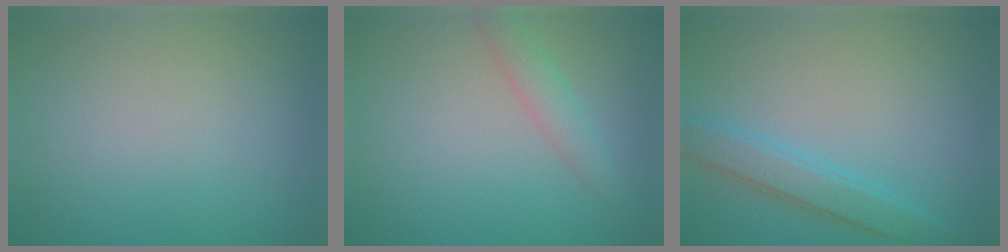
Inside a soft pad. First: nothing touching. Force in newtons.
{"total": 2.3, "press": 2.3, "slide": 0.0}
{"total": 3.1, "press": 3.1, "slide": 0.1}